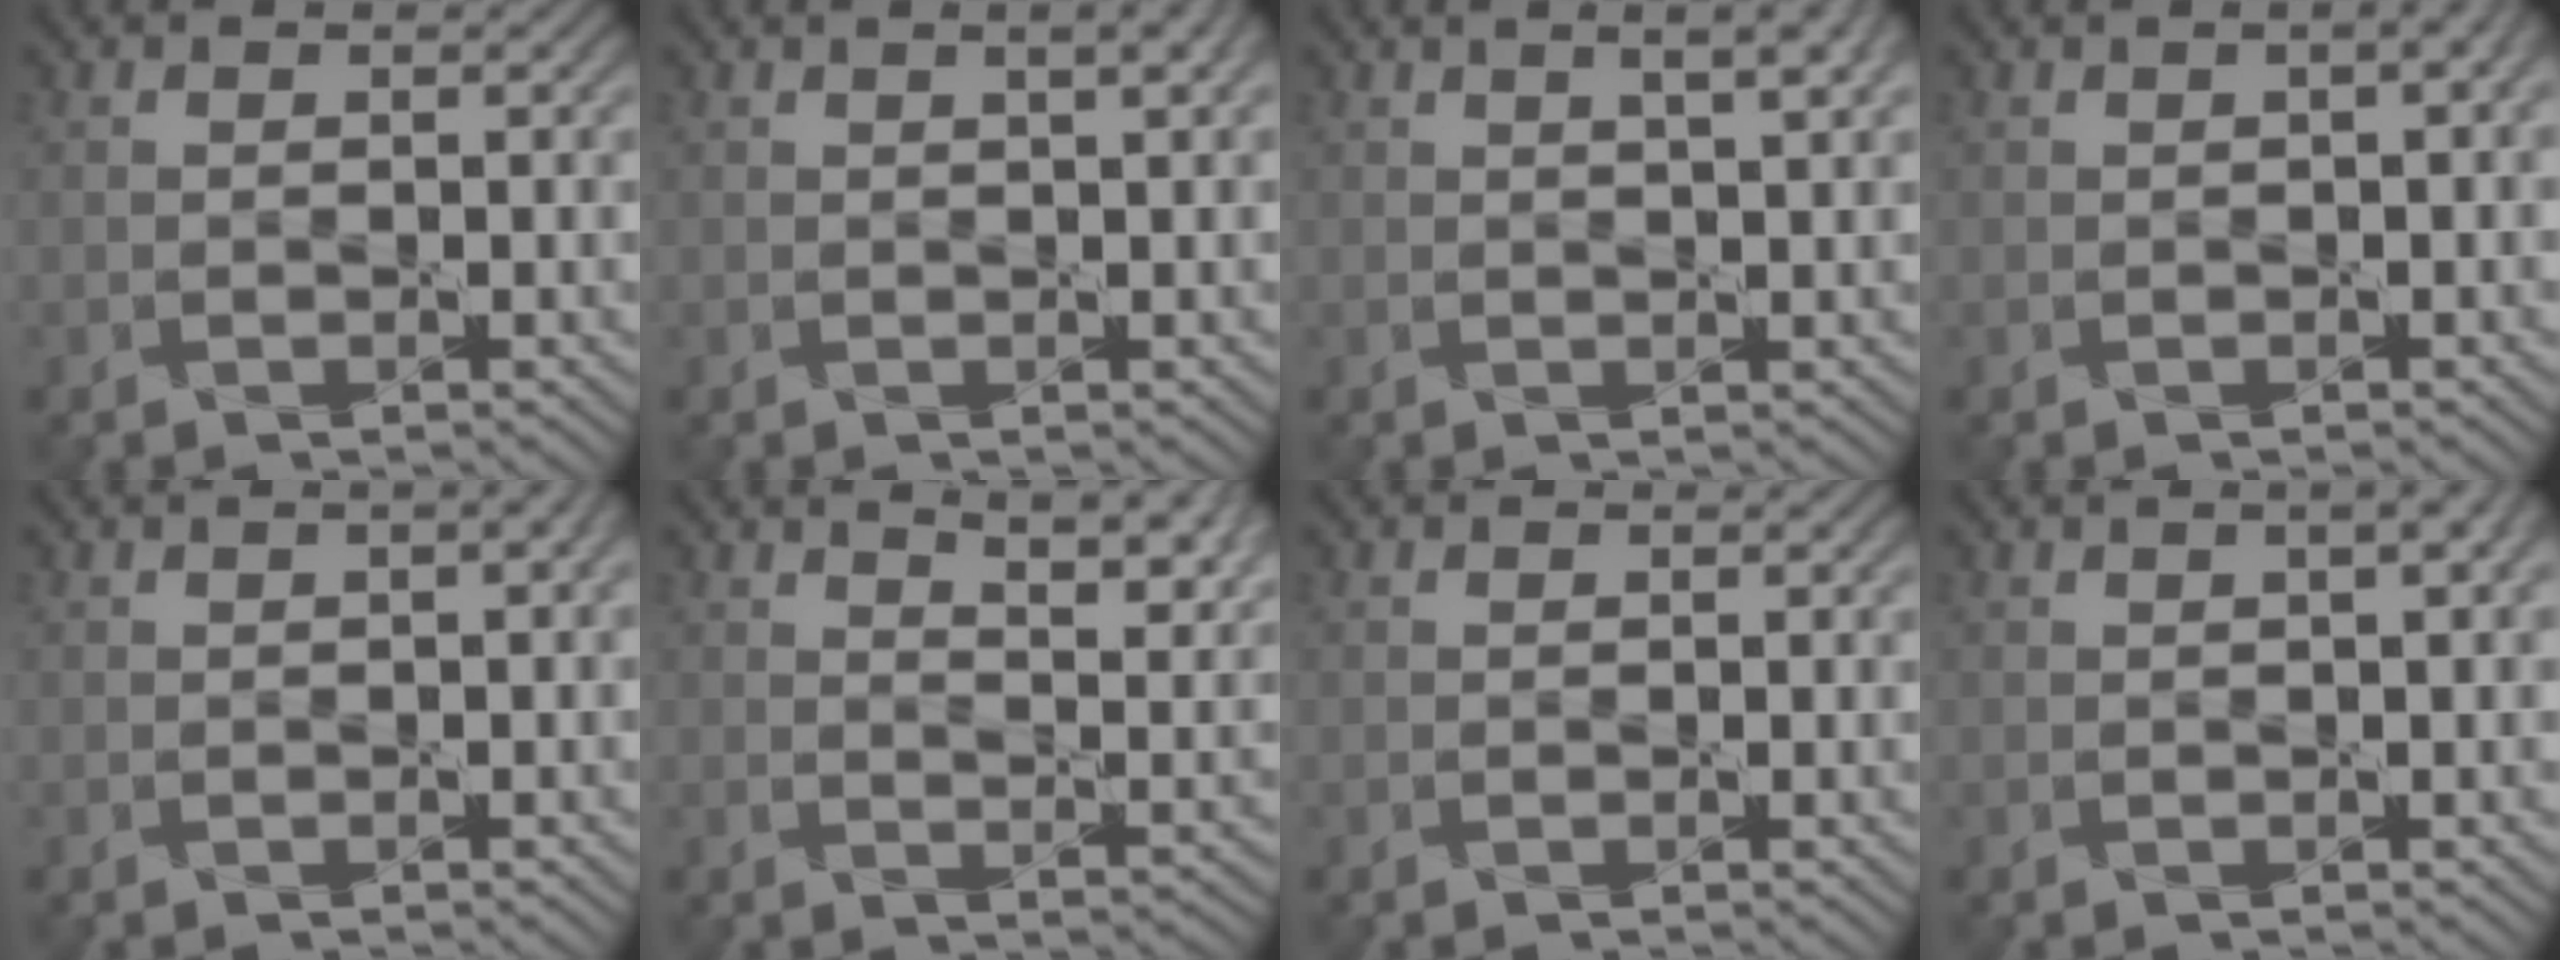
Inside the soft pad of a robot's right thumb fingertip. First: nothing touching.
{"total": 2.8, "force": [1.3, 0.7, 2.3], "torque": [-0.028, 0.002, 0.011]}
{"total": 5.0, "force": [2.4, 1.5, 4.1], "torque": [-0.047, 0.012, 0.016]}
{"total": 3.2, "force": [0.9, 1.2, 2.8], "torque": [-0.035, 0.010, 0.008]}
{"total": 2.6, "force": [0.6, 1.0, 2.3], "torque": [-0.032, 0.006, 0.010]}
{"total": 8.2, "force": [5.4, 2.5, 5.7], "torque": [-0.077, 0.005, 0.073]}
{"total": 0.0}
{"total": 2.8, "force": [1.0, 0.9, 2.5], "torque": [-0.029, 0.007, 0.007]}